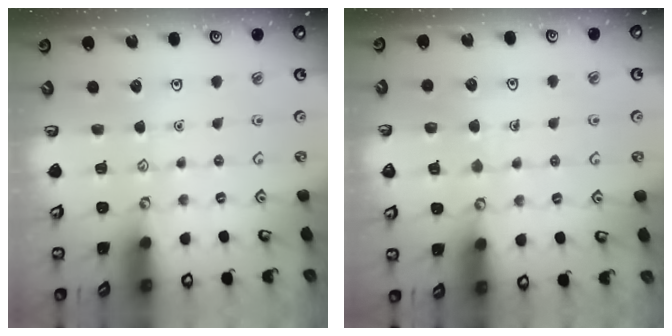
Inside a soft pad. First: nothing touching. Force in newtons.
{"total": 5.2, "press": 5.2, "slide": 0.4}